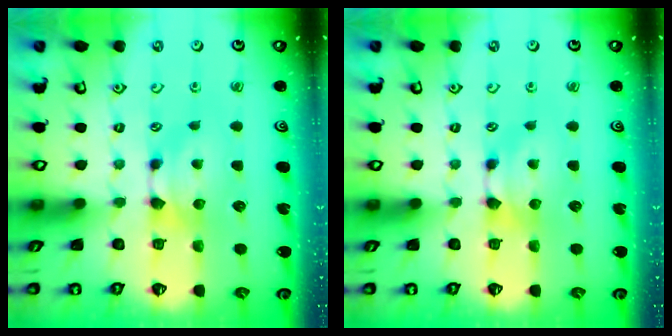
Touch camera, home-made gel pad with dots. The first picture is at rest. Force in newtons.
{"total": 0.0}